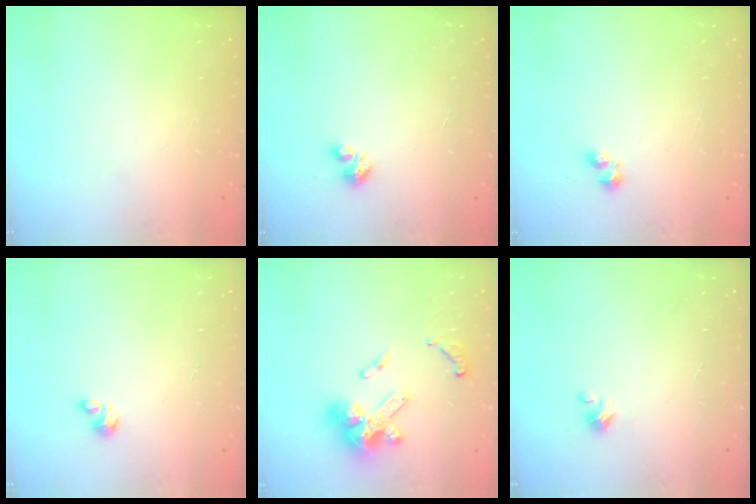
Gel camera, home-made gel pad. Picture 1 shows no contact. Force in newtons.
{"total": 2.7, "press": 2.7, "slide": 0.3}
{"total": 2.5, "press": 2.3, "slide": 0.9}
{"total": 2.0, "press": 2.0, "slide": 0.2}
{"total": 17.1, "press": 17.0, "slide": 2.0}
{"total": 1.5, "press": 1.5, "slide": 0.1}